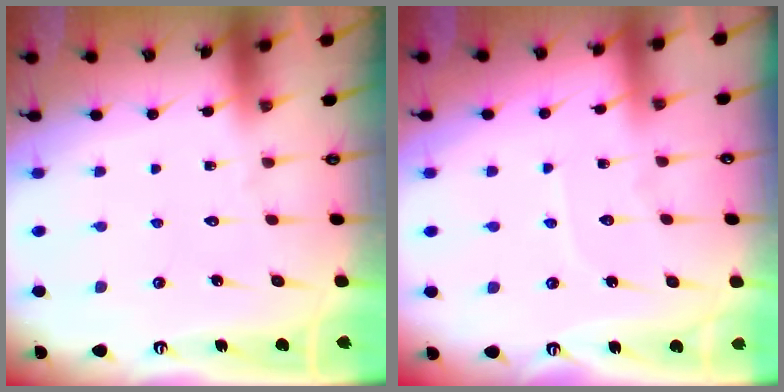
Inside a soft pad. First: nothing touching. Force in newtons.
{"total": 5.2, "press": 5.2, "slide": 0.4}